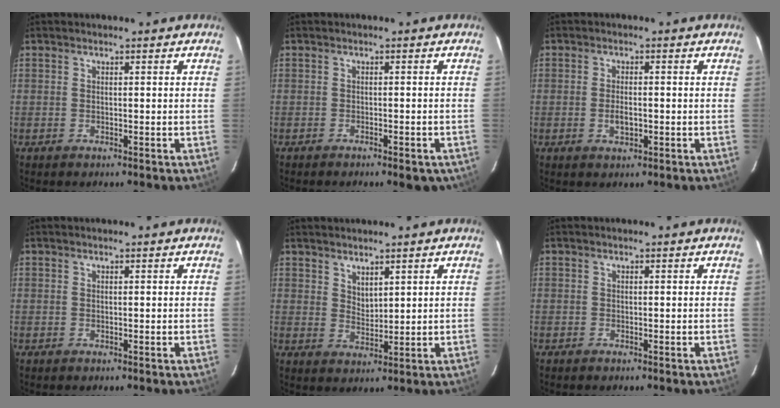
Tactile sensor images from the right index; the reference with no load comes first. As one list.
[{"total": 4.3, "force": [-3.1, 1.6, 2.4], "torque": [-0.037, 0.000, -0.029]}, {"total": 3.1, "force": [-0.7, 1.4, 2.7], "torque": [-0.049, -0.002, -0.011]}, {"total": 0.0}, {"total": 3.1, "force": [2.5, 1.3, 1.3], "torque": [-0.018, -0.001, 0.046]}, {"total": 0.5, "force": [-0.4, 0.3, -0.1], "torque": [-0.001, 0.001, -0.010]}]